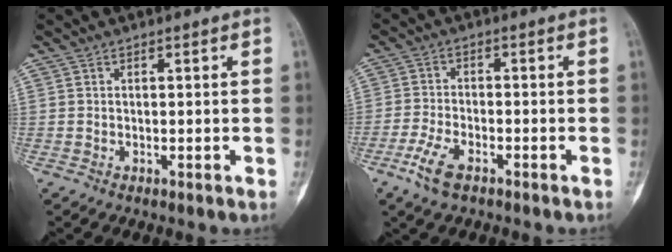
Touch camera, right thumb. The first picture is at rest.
{"total": 5.6, "force": [-3.5, 2.5, 3.7], "torque": [-0.087, 0.010, -0.066]}